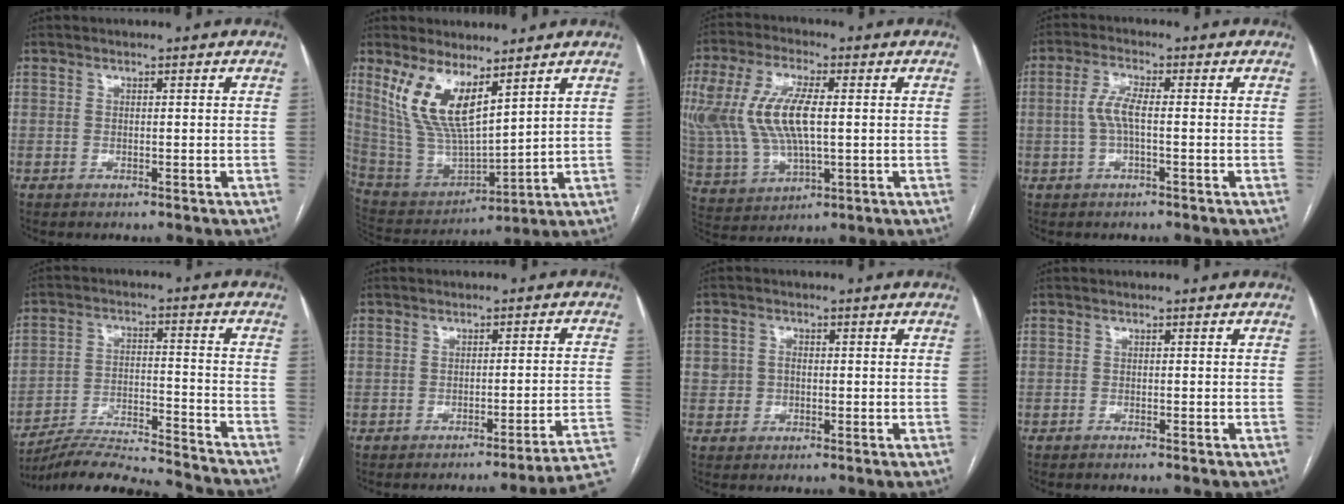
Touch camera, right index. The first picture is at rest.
{"total": 12.6, "force": [7.0, 3.7, 9.8], "torque": [-0.214, -0.002, 0.153]}
{"total": 15.5, "force": [1.9, 6.2, 14.1], "torque": [-0.324, 0.010, 0.045]}
{"total": 4.2, "force": [-0.3, 0.8, 4.1], "torque": [-0.093, 0.008, -0.006]}
{"total": 17.9, "force": [-17.2, 0.1, 5.0], "torque": [-0.100, -0.007, -0.266]}
{"total": 9.7, "force": [-7.1, -1.6, 6.4], "torque": [-0.050, 0.007, -0.080]}
{"total": 2.7, "force": [-0.2, 2.6, 0.8], "torque": [-0.014, 0.013, -0.002]}
{"total": 1.8, "force": [-1.6, -0.2, 0.8], "torque": [-0.010, 0.001, -0.019]}